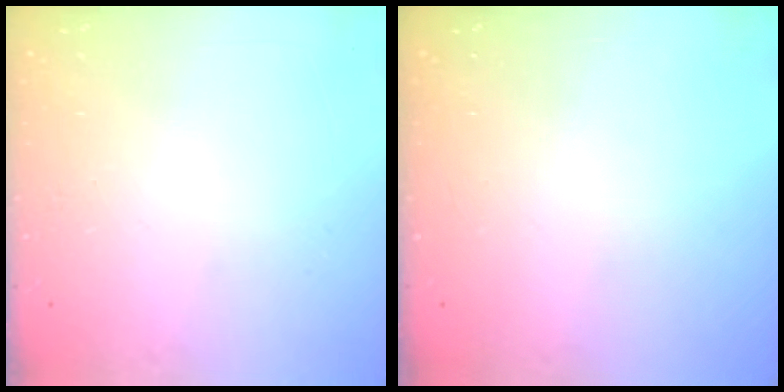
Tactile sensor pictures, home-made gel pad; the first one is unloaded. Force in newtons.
{"total": 0.0}